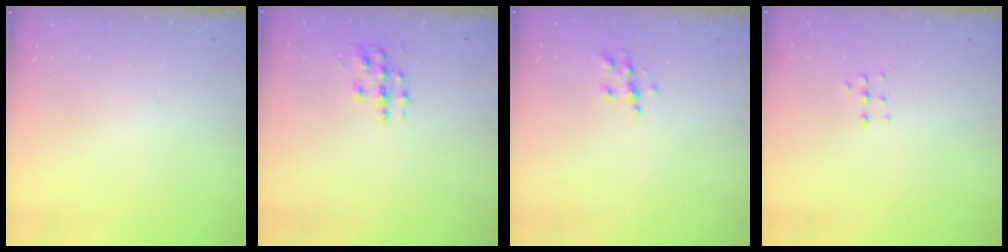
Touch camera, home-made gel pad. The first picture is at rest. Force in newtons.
{"total": 6.1, "press": 6.1, "slide": 0.4}
{"total": 5.3, "press": 5.2, "slide": 0.2}
{"total": 3.8, "press": 3.7, "slide": 0.9}